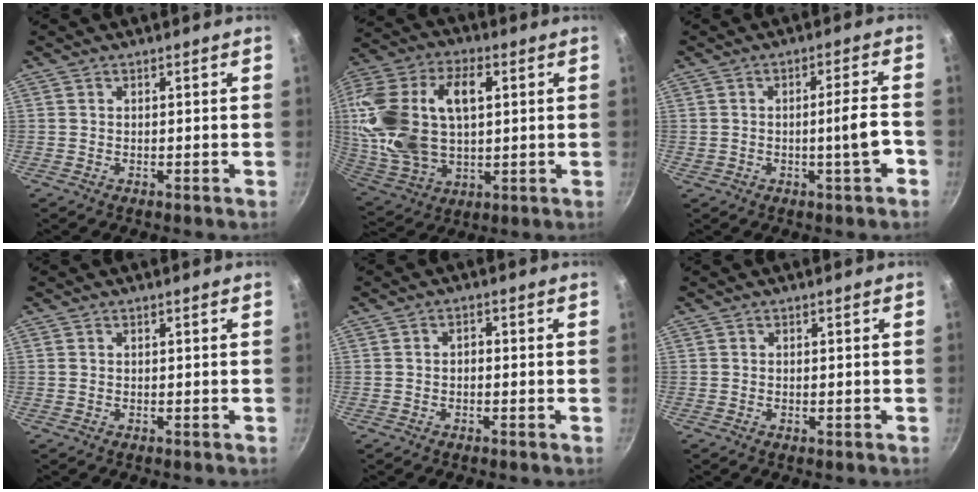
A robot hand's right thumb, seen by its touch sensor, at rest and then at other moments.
{"total": 24.2, "force": [4.5, 15.0, 18.4], "torque": [-0.374, 0.012, 0.087]}
{"total": 5.7, "force": [-2.0, 0.6, 5.4], "torque": [-0.071, 0.019, -0.024]}
{"total": 0.0}
{"total": 1.2, "force": [-0.3, 0.8, 0.7], "torque": [-0.011, 0.009, -0.008]}
{"total": 0.8, "force": [-0.2, 0.3, 0.7], "torque": [-0.010, 0.001, -0.004]}